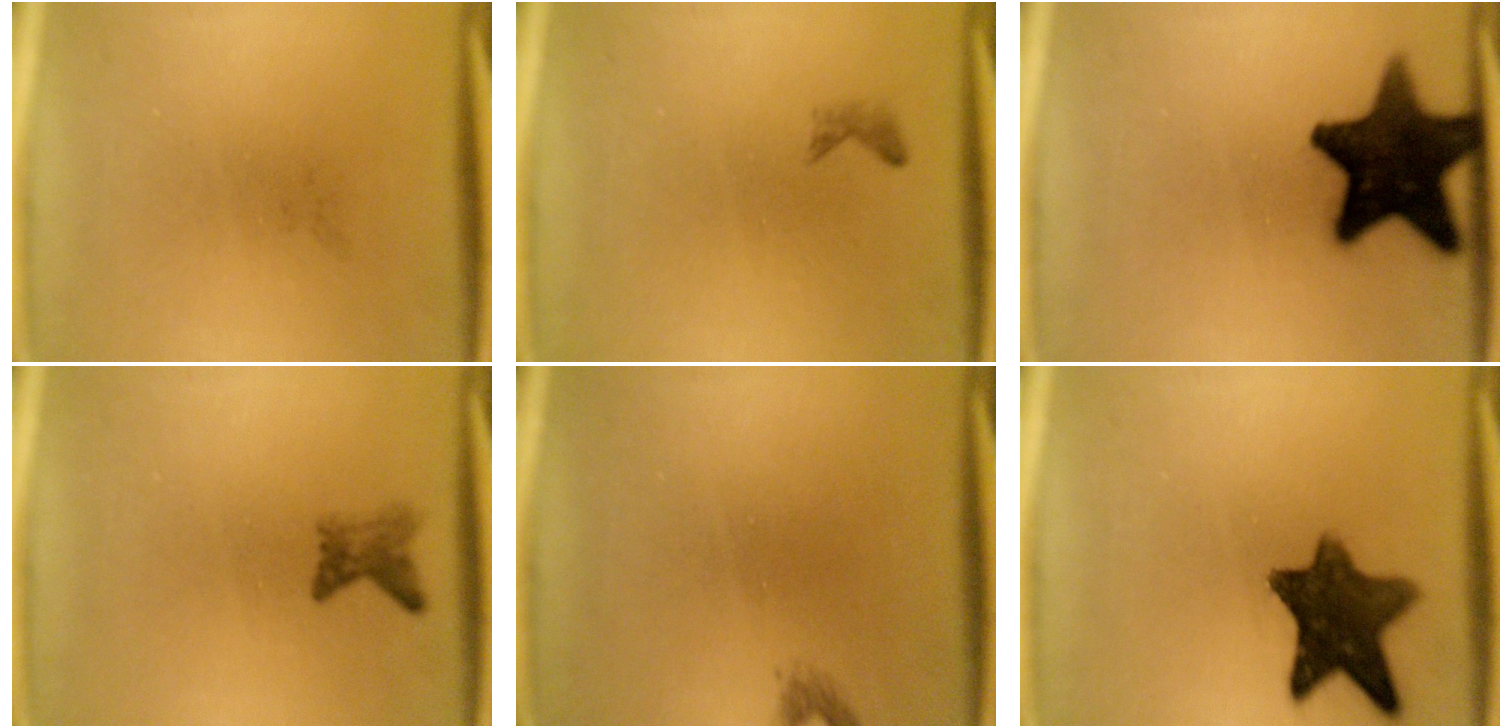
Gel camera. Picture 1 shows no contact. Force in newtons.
{"total": 0.7}
{"total": 16.2}
{"total": 1.9}
{"total": 0.9}
{"total": 11.0}